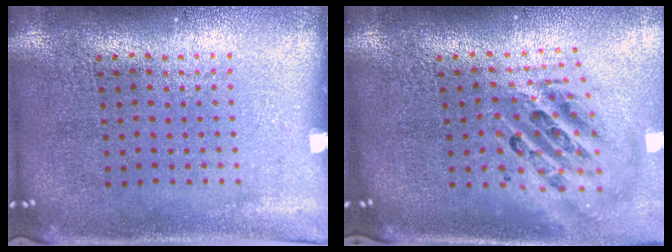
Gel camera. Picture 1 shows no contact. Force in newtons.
{"total": 2.4, "press": 1.7, "slide": 1.6}